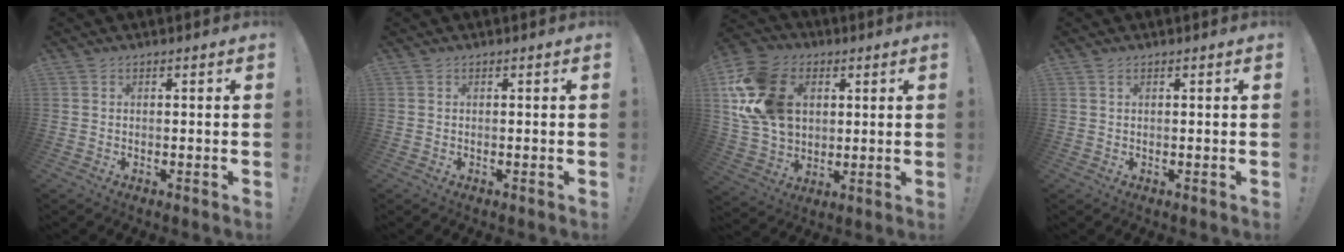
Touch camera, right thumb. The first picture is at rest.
{"total": 0.0}
{"total": 20.4, "force": [5.7, 15.3, 12.2], "torque": [-0.218, -0.014, 0.112]}
{"total": 0.8, "force": [0.4, 0.4, 0.5], "torque": [-0.011, 0.001, 0.008]}